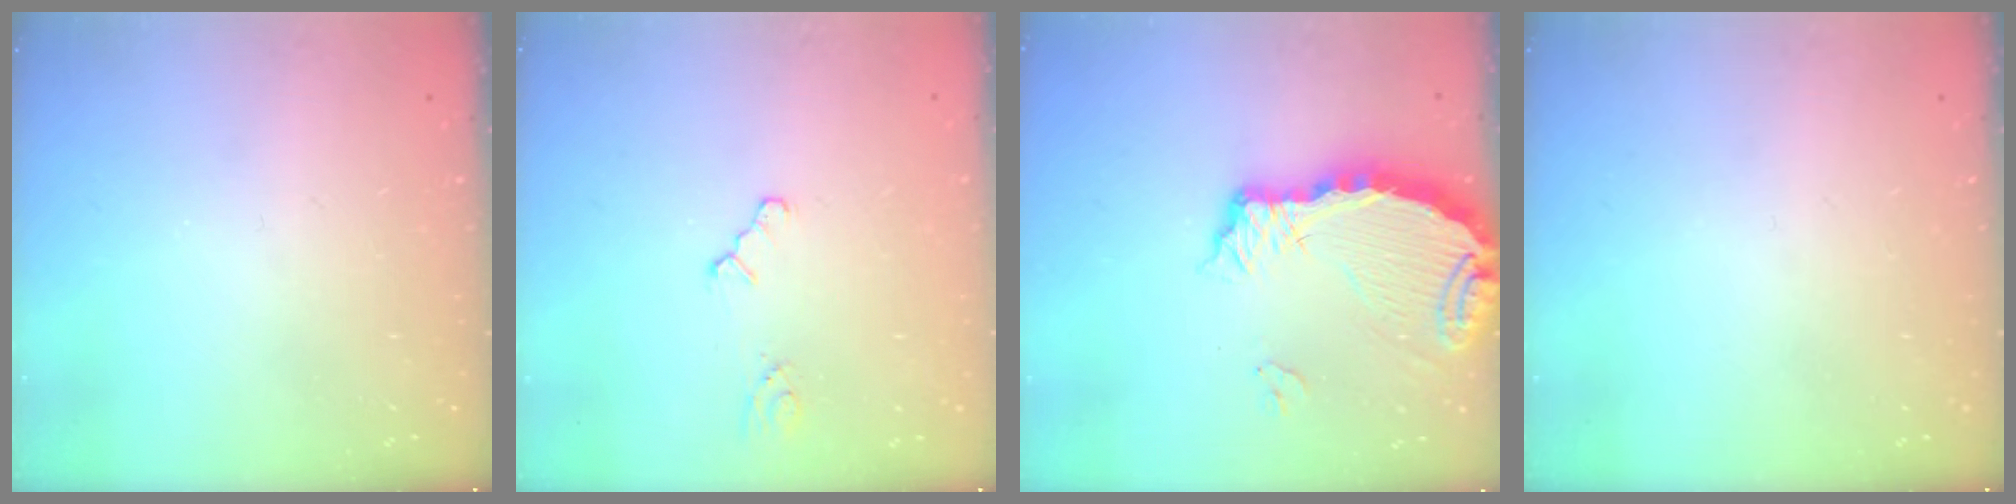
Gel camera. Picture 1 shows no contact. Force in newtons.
{"total": 1.6, "press": 1.5, "slide": 0.3}
{"total": 9.7, "press": 9.6, "slide": 1.2}
{"total": 0.0}